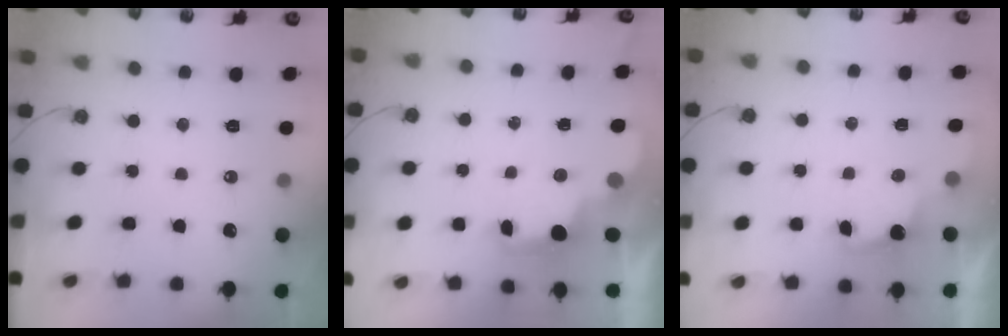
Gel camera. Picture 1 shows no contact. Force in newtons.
{"total": 2.7, "press": 2.6, "slide": 0.5}
{"total": 2.4, "press": 2.2, "slide": 1.0}